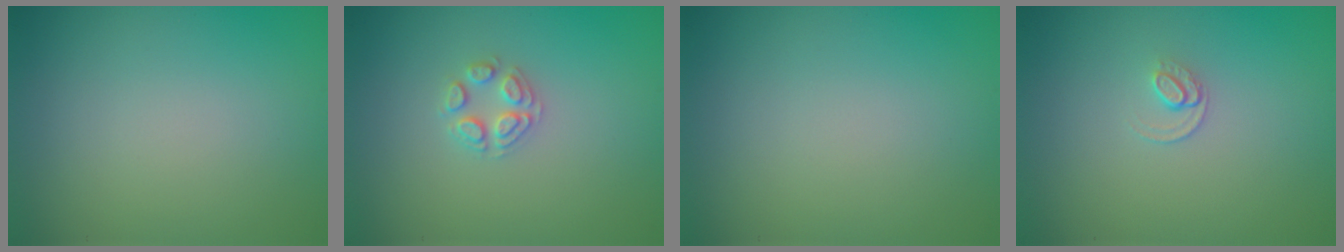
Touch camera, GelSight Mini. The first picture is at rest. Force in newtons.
{"total": 2.2, "press": 2.2, "slide": 0.2}
{"total": 0.0}
{"total": 1.0, "press": 0.6, "slide": 0.8}